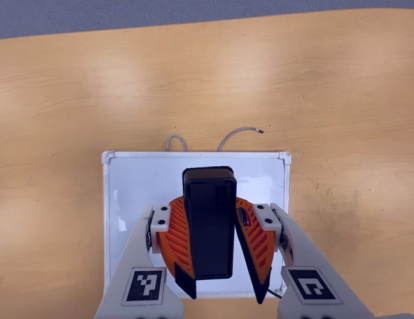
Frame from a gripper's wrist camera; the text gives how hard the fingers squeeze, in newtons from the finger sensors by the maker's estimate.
{"total": 9.5, "left": 9.4, "right": 9.6}